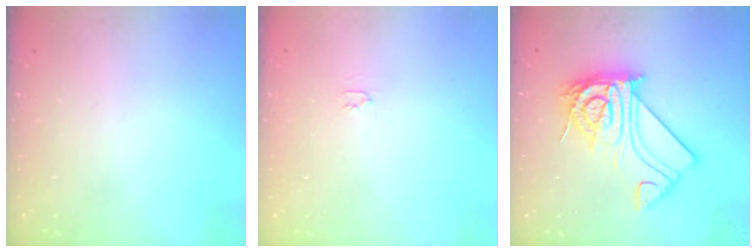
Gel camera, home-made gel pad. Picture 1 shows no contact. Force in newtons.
{"total": 2.0, "press": 2.0, "slide": 0.3}
{"total": 21.6, "press": 21.6, "slide": 2.0}